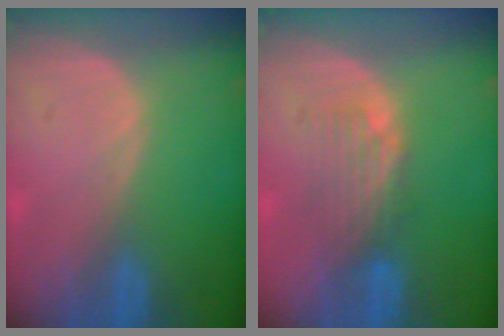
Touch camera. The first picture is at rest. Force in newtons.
{"total": 4.5, "press": 3.8, "slide": 2.3}